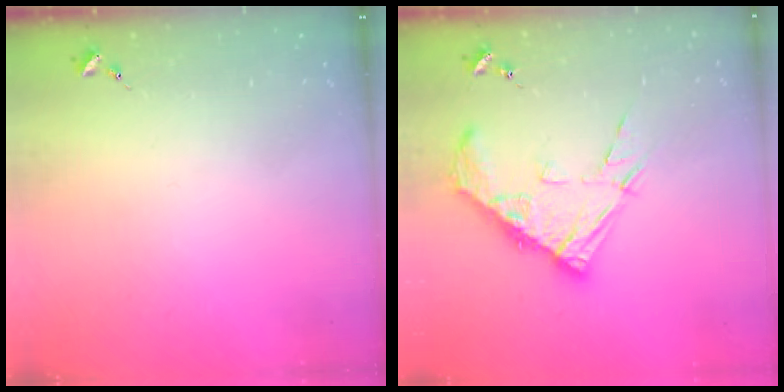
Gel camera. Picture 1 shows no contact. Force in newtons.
{"total": 13.3, "press": 13.2, "slide": 1.2}